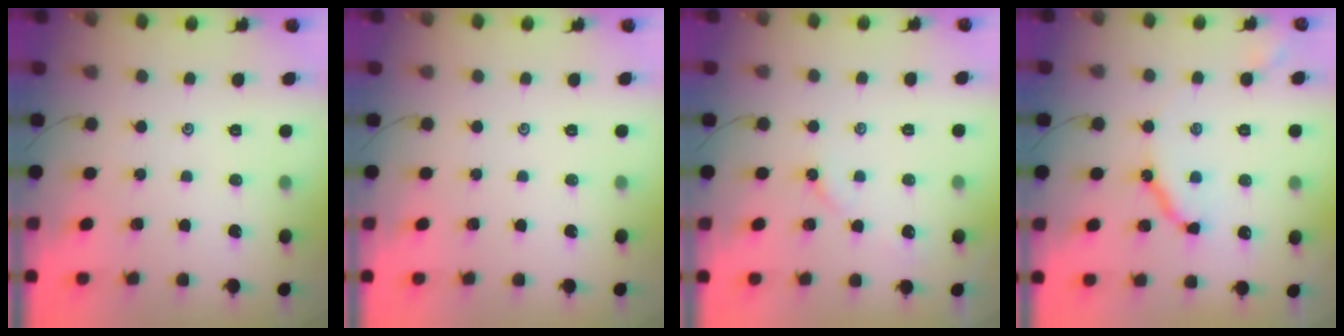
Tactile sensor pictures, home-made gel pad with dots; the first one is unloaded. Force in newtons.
{"total": 0.0}
{"total": 5.4, "press": 5.4, "slide": 0.6}
{"total": 10.0, "press": 10.0, "slide": 1.3}